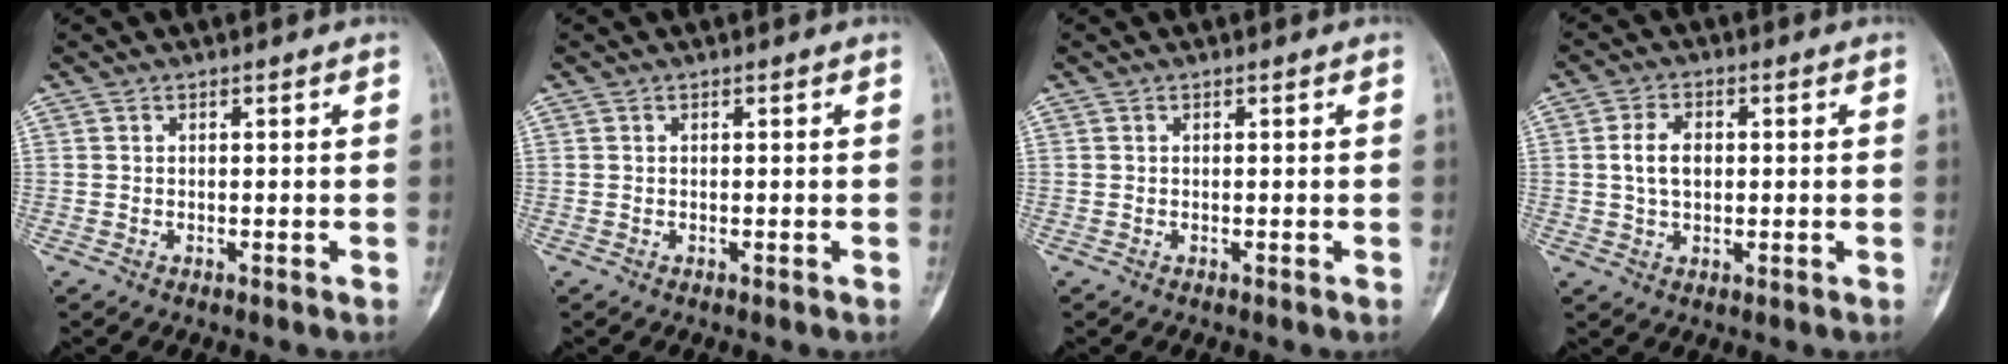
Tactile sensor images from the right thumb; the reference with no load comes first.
{"total": 0.0}
{"total": 0.0}
{"total": 5.2, "force": [0.5, 3.3, 4.0], "torque": [-0.072, 0.006, 0.007]}